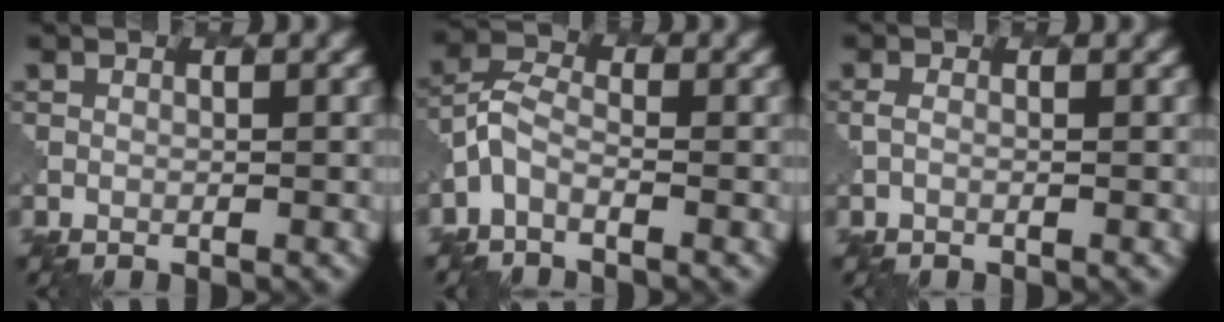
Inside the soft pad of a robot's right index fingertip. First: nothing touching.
{"total": 2.4, "force": [-1.4, 1.2, 1.5], "torque": [-0.035, 0.009, -0.039]}
{"total": 0.6, "force": [-0.3, 0.2, 0.5], "torque": [-0.012, -0.001, -0.009]}